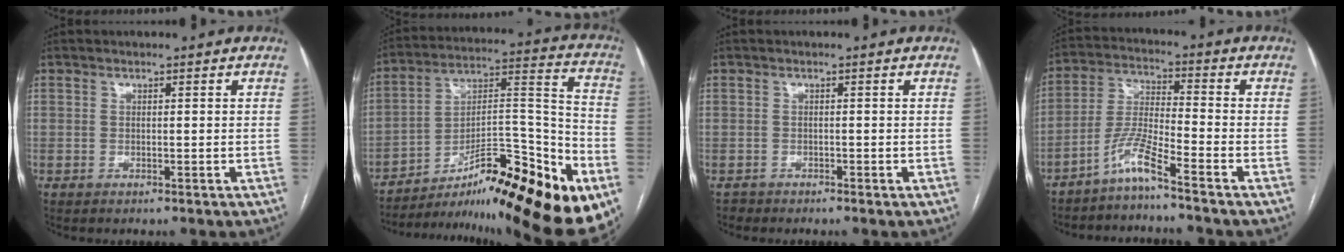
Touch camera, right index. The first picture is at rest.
{"total": 27.6, "force": [-17.4, 3.7, 21.1], "torque": [-0.250, 0.019, -0.267]}
{"total": 1.0, "force": [-0.8, 0.5, -0.4], "torque": [0.003, -0.001, -0.018]}
{"total": 6.4, "force": [-4.9, -0.8, 4.0], "torque": [-0.093, -0.012, -0.103]}